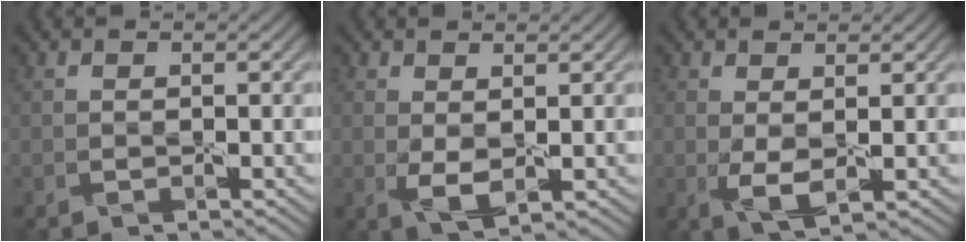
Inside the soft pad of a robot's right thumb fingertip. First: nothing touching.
{"total": 2.7, "force": [0.4, 1.3, 2.3], "torque": [-0.054, -0.007, 0.014]}
{"total": 2.8, "force": [0.4, 1.1, 2.5], "torque": [-0.061, -0.006, 0.012]}